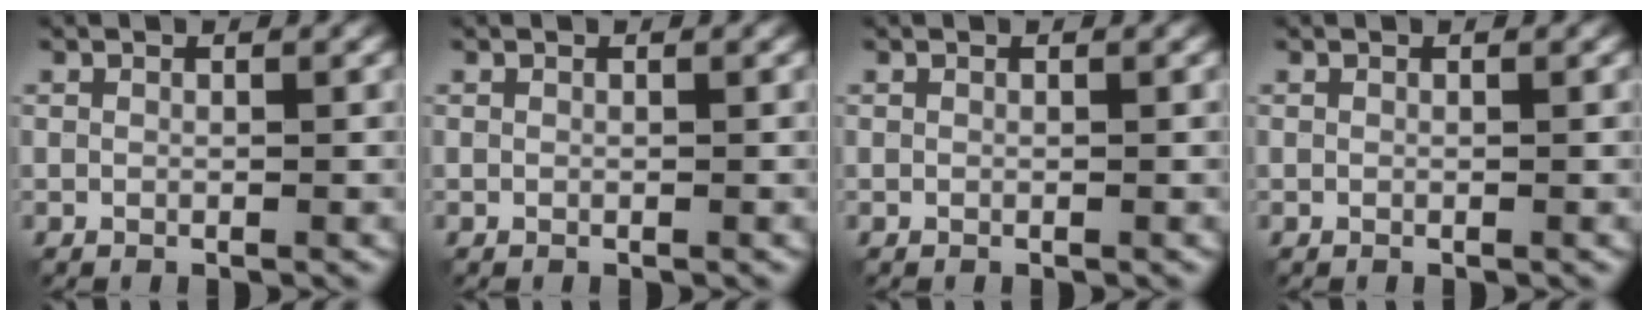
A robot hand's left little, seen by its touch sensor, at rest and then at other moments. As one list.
[{"total": 0.0}, {"total": 0.0}, {"total": 0.0}]